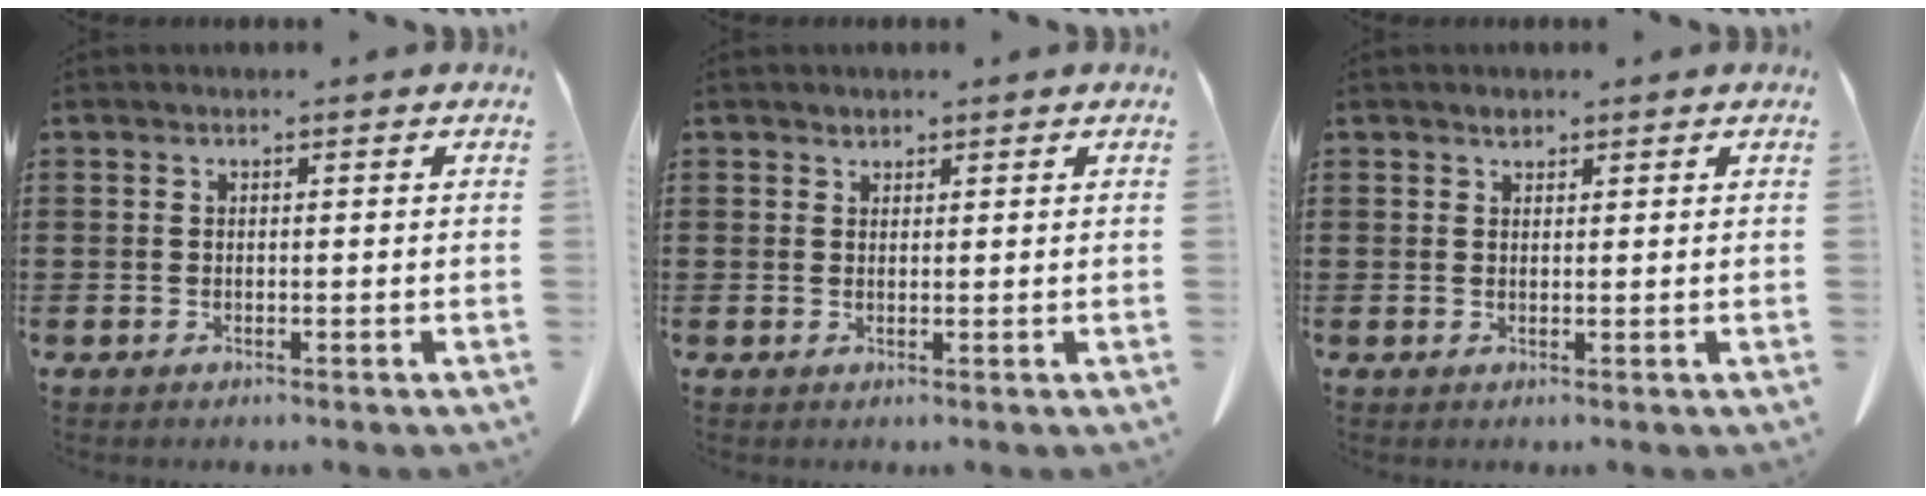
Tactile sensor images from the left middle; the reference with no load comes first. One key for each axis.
{"total": 1.0, "fx": 0.9, "fy": 0.4, "fz": 0.1, "tx": -0.004, "ty": -0.002, "tz": 0.020}
{"total": 1.0, "fx": 0.8, "fy": 0.5, "fz": 0.4, "tx": -0.010, "ty": 0.000, "tz": 0.017}